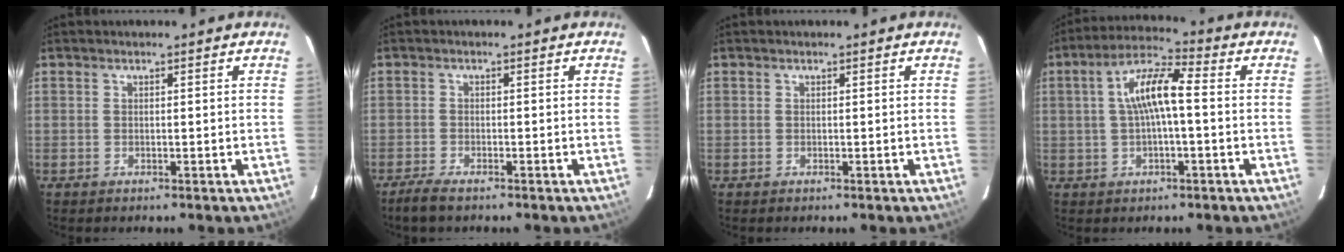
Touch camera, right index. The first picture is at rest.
{"total": 3.1, "force": [-2.5, 0.7, 1.6], "torque": [-0.050, -0.005, -0.052]}
{"total": 0.0}
{"total": 8.7, "force": [0.3, 2.2, 8.4], "torque": [-0.160, 0.021, 0.005]}